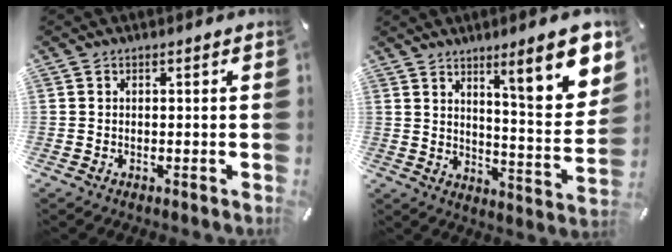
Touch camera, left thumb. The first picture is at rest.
{"total": 15.8, "force": [9.6, 3.5, 12.1], "torque": [-0.158, -0.074, 0.149]}